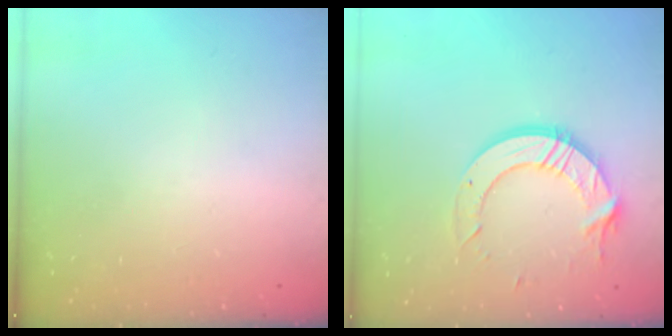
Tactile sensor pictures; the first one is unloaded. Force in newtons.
{"total": 12.1, "press": 12.0, "slide": 0.6}